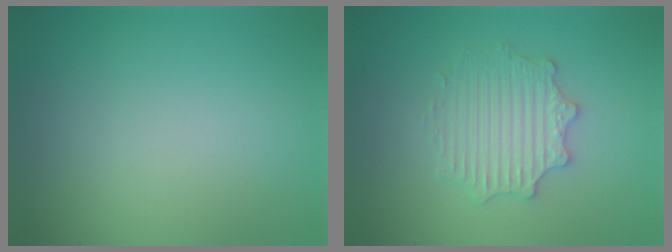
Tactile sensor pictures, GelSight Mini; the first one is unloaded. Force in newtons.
{"total": 3.0, "press": 2.9, "slide": 0.4}